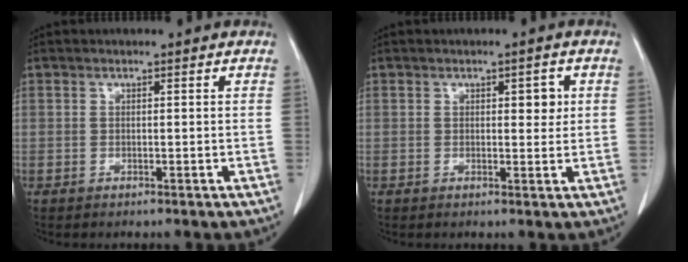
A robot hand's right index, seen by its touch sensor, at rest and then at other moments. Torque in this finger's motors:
{"motor_torque": [0.19, 0.17, 0.02, 0.01]}